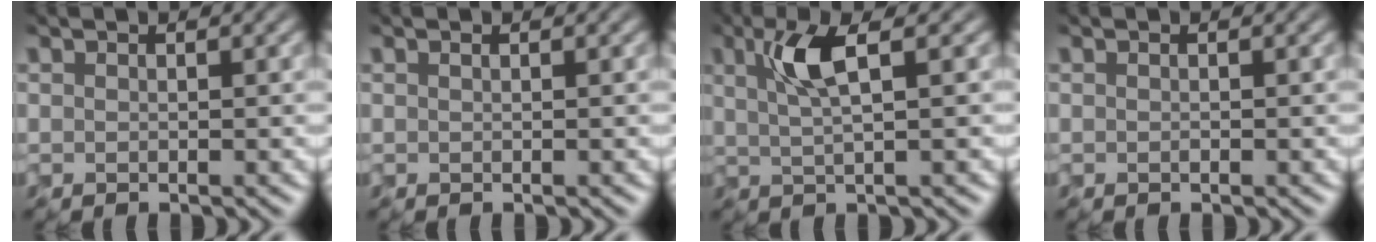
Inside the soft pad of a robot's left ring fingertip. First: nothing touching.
{"total": 0.6, "force": [0.2, 0.4, 0.5], "torque": [-0.001, 0.002, -0.008]}
{"total": 3.1, "force": [0.4, 0.4, 3.0], "torque": [-0.071, 0.001, 0.020]}
{"total": 0.0}